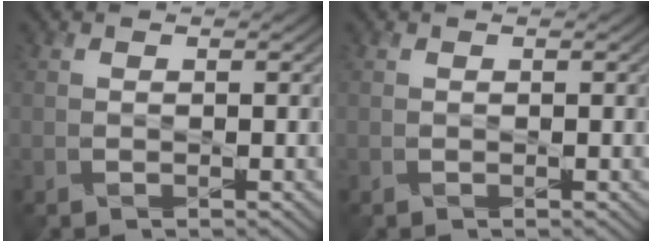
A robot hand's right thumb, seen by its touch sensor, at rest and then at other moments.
{"total": 0.0}